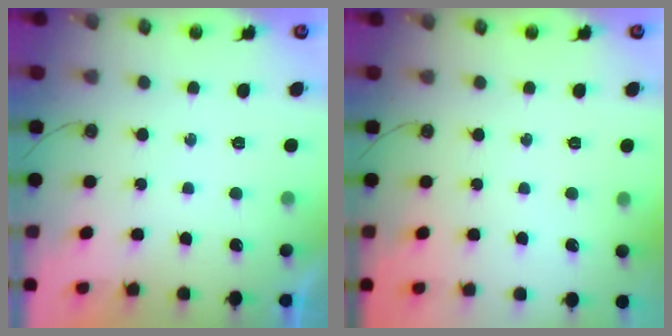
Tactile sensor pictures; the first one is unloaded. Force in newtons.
{"total": 0.0}